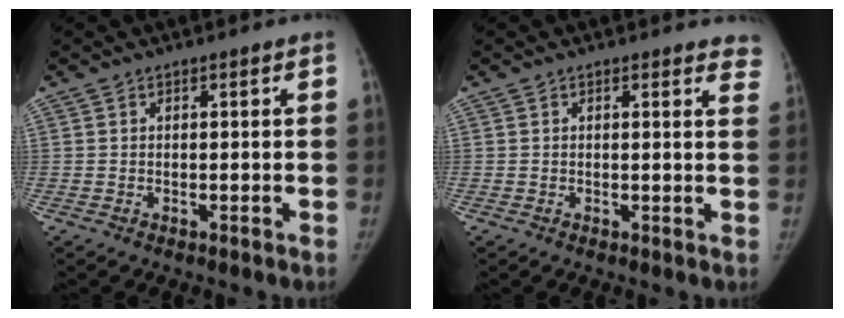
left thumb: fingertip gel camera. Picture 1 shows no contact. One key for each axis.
{"total": 4.7, "fx": 4.2, "fy": 1.3, "fz": 1.7, "tx": 0.008, "ty": -0.017, "tz": 0.025}